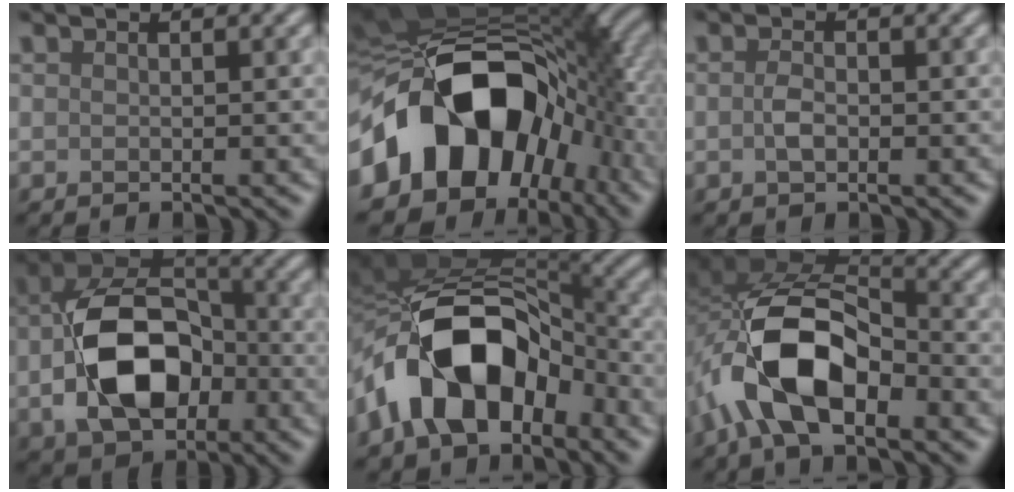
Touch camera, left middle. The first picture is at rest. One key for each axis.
{"total": 15.7, "fx": -4.2, "fy": 10.4, "fz": 11.1, "tx": -0.159, "ty": 0.005, "tz": -0.083}
{"total": 1.4, "fx": -0.3, "fy": 0.7, "fz": 1.1, "tx": -0.026, "ty": 0.006, "tz": -0.007}
{"total": 10.1, "fx": -2.1, "fy": 6.6, "fz": 7.4, "tx": -0.141, "ty": 0.010, "tz": -0.036}
{"total": 11.8, "fx": -4.2, "fy": 7.0, "fz": 8.4, "tx": -0.149, "ty": 0.008, "tz": -0.073}
{"total": 11.3, "fx": -4.2, "fy": 5.8, "fz": 8.8, "tx": -0.181, "ty": 0.008, "tz": -0.081}